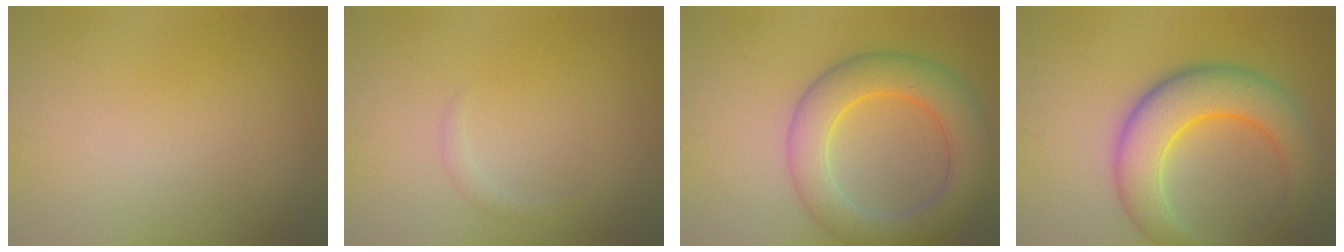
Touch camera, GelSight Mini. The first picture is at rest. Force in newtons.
{"total": 0.8, "press": 0.8, "slide": 0.0}
{"total": 7.6, "press": 7.6, "slide": 0.3}
{"total": 7.8, "press": 7.8, "slide": 0.1}